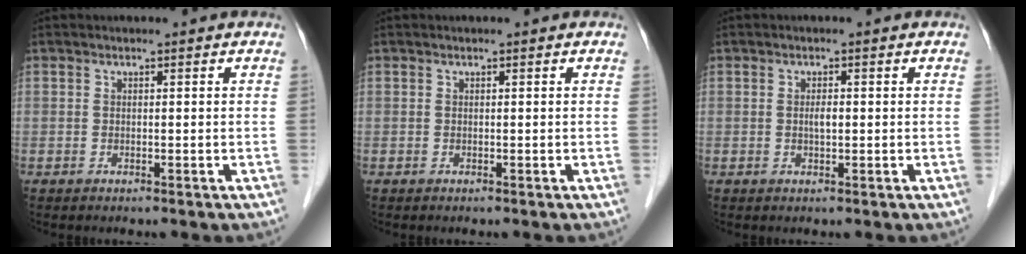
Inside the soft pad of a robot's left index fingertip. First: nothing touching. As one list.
[{"total": 0.0}, {"total": 1.3, "force": [-0.2, 0.4, 1.3], "torque": [-0.024, -0.003, -0.003]}]